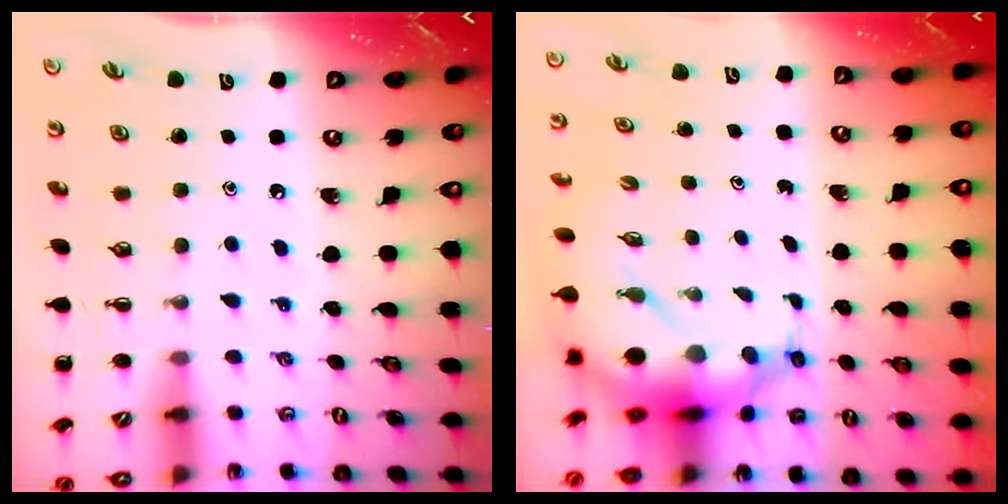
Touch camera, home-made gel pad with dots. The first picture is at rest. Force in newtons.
{"total": 10.3, "press": 10.0, "slide": 2.7}